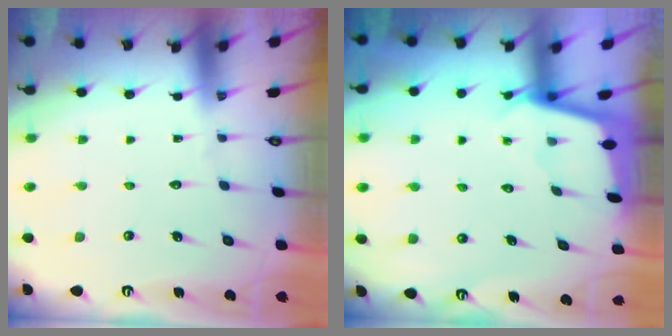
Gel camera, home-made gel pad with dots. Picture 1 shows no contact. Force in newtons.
{"total": 2.0, "press": 2.0, "slide": 0.2}